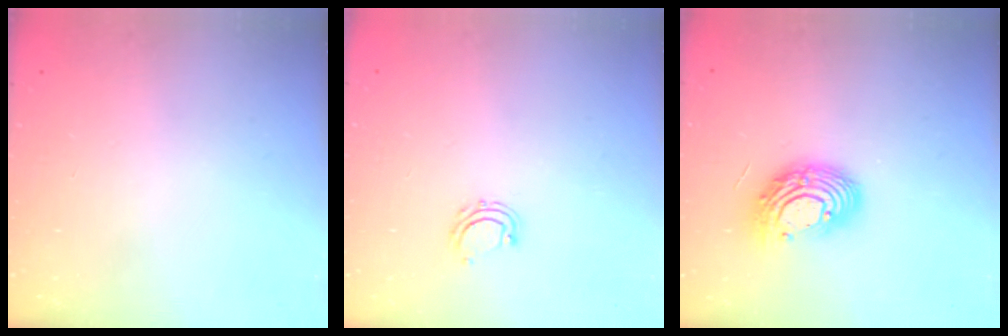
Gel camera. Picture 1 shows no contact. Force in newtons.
{"total": 5.3, "press": 5.2, "slide": 1.1}
{"total": 12.1, "press": 12.0, "slide": 1.0}